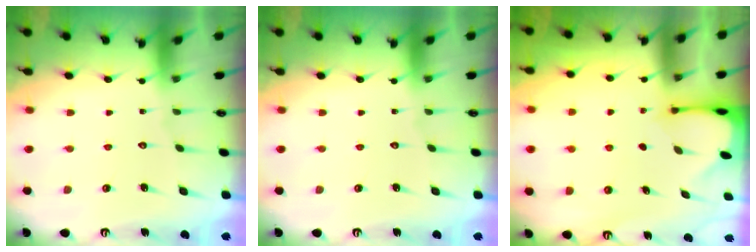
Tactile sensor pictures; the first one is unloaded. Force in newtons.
{"total": 0.0}
{"total": 2.7, "press": 2.7, "slide": 0.3}